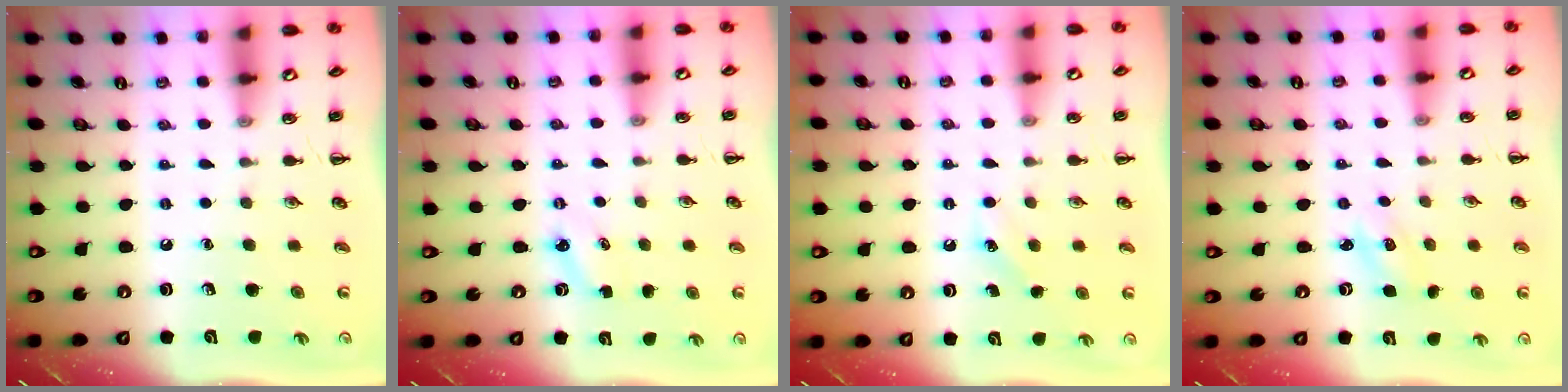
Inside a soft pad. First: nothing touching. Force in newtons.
{"total": 2.9, "press": 2.7, "slide": 0.8}
{"total": 4.1, "press": 4.0, "slide": 1.1}
{"total": 2.2, "press": 2.1, "slide": 0.6}